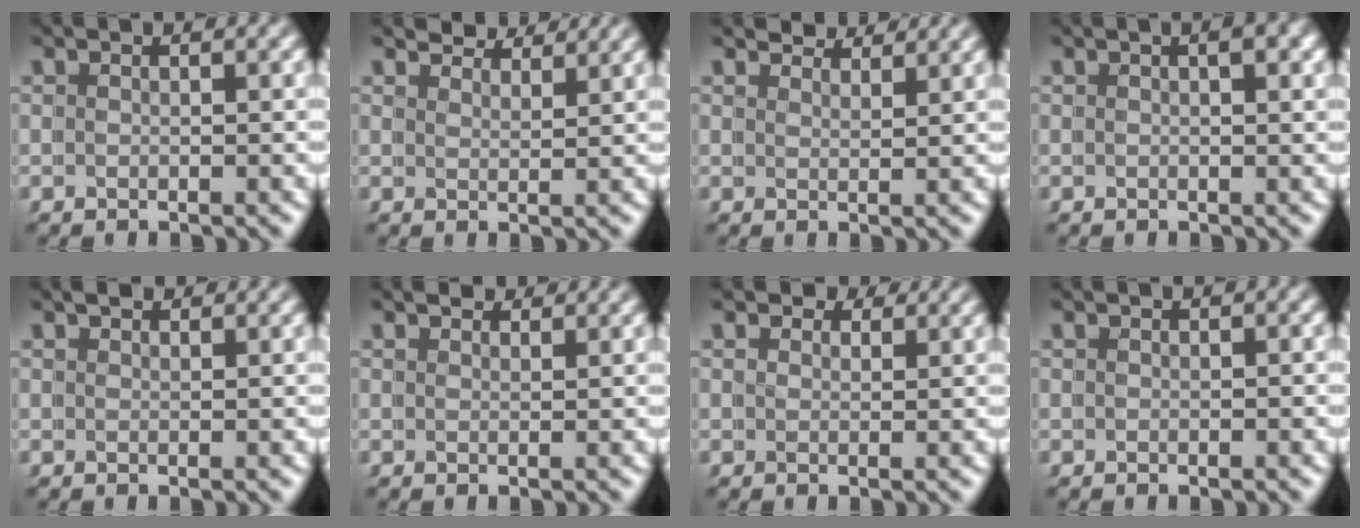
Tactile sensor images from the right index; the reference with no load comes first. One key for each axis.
{"total": 3.9, "fx": 3.8, "fy": -0.6, "fz": 0.4, "tx": 0.007, "ty": 0.006, "tz": 0.060}
{"total": 3.5, "fx": 3.4, "fy": -0.6, "fz": 0.2, "tx": 0.008, "ty": 0.004, "tz": 0.054}
{"total": 1.2, "fx": 0.5, "fy": -0.2, "fz": 1.1, "tx": -0.011, "ty": 0.006, "tz": 0.009}
{"total": 1.3, "fx": 1.2, "fy": -0.3, "fz": 0.3, "tx": -0.002, "ty": 0.004, "tz": 0.017}
{"total": 1.9, "fx": 1.9, "fy": -0.3, "fz": 0.3, "tx": 0.004, "ty": 0.003, "tz": 0.028}
{"total": 1.5, "fx": 1.5, "fy": 0.0, "fz": -0.1, "tx": 0.001, "ty": -0.004, "tz": 0.024}
{"total": 0.0}